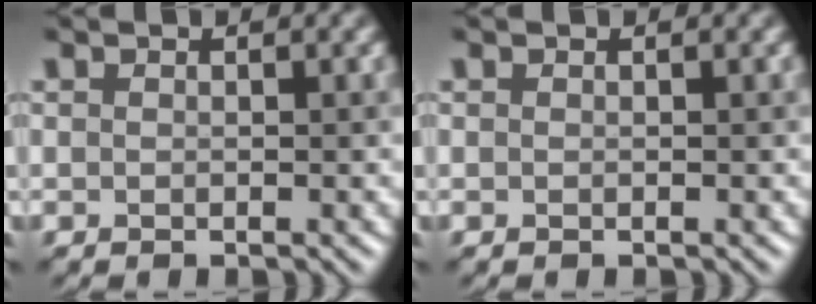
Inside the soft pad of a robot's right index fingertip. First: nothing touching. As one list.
[{"total": 0.0}]